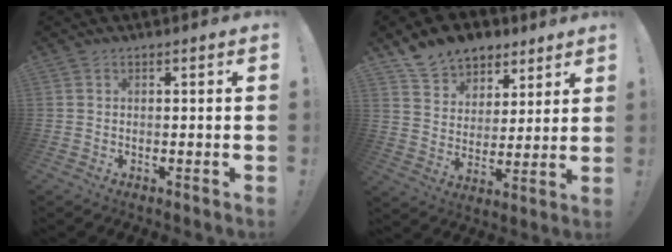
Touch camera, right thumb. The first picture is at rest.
{"total": 12.9, "force": [10.0, 7.7, 2.8], "torque": [-0.055, -0.073, 0.192]}